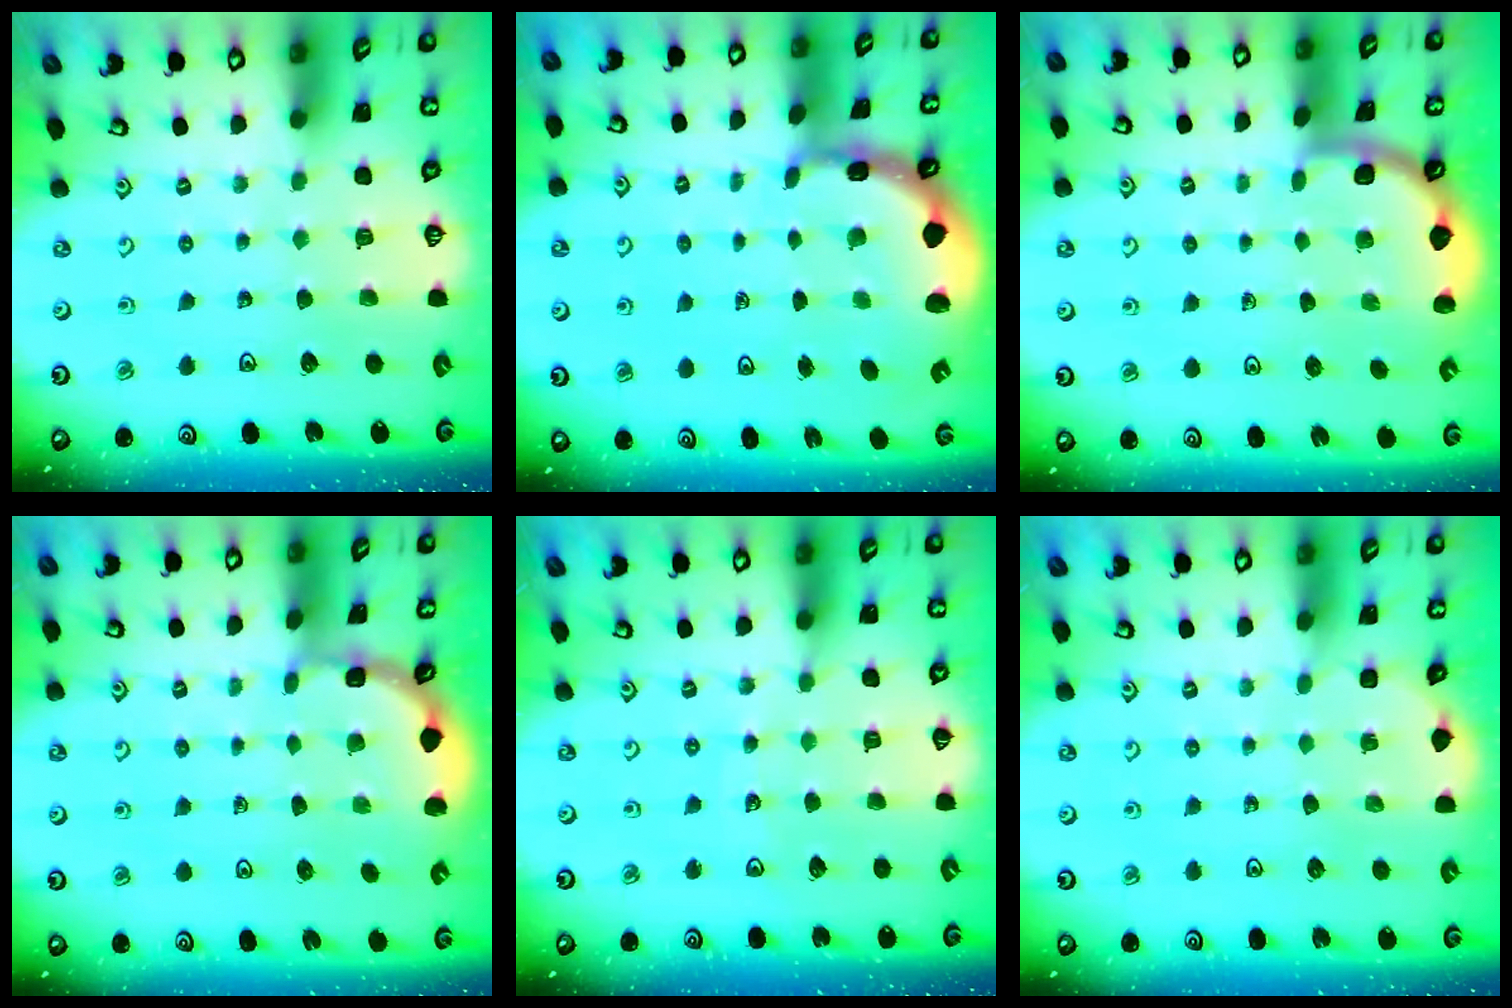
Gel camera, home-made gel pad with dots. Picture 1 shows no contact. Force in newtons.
{"total": 2.1, "press": 1.9, "slide": 1.0}
{"total": 1.7, "press": 1.7, "slide": 0.0}
{"total": 1.7, "press": 1.7, "slide": 0.2}
{"total": 7.0, "press": 6.7, "slide": 1.9}
{"total": 2.2, "press": 2.2, "slide": 0.3}